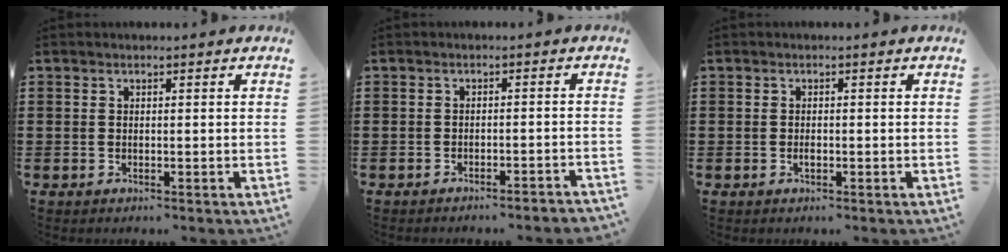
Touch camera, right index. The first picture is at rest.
{"total": 1.6, "force": [-1.6, -0.1, 0.4], "torque": [-0.010, 0.003, -0.033]}
{"total": 0.9, "force": [-0.3, 0.4, 0.8], "torque": [-0.016, -0.005, -0.004]}